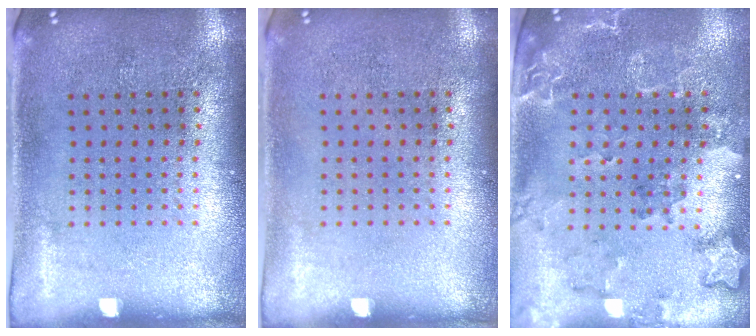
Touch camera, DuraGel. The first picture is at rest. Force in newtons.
{"total": 0.0}
{"total": 2.1, "press": 1.9, "slide": 0.9}